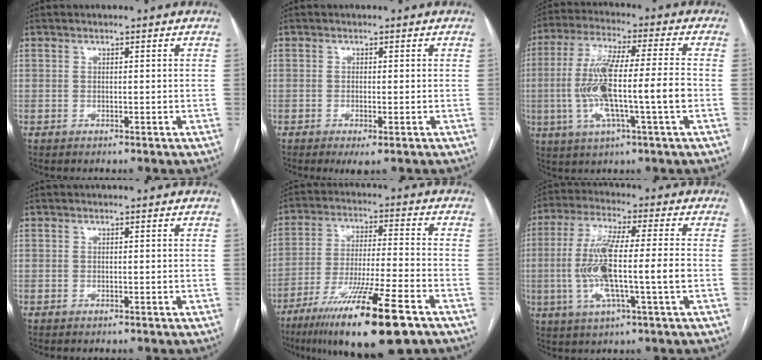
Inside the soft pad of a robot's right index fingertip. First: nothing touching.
{"total": 2.4, "force": [-1.1, 0.4, 2.0], "torque": [-0.033, -0.006, -0.014]}
{"total": 14.1, "force": [-2.3, 1.0, 13.8], "torque": [-0.275, 0.006, -0.043]}
{"total": 0.0}
{"total": 17.9, "force": [-11.0, 1.1, 14.0], "torque": [-0.240, -0.045, -0.189]}
{"total": 12.7, "force": [-1.7, 0.9, 12.5], "torque": [-0.255, 0.003, -0.033]}